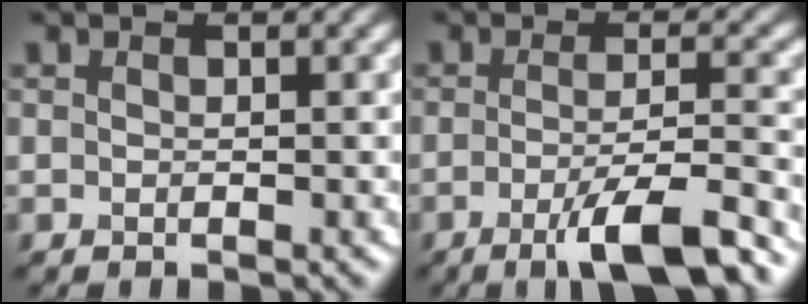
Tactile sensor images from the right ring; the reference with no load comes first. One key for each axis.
{"total": 6.7, "fx": -3.5, "fy": 1.2, "fz": 5.6, "tx": -0.088, "ty": -0.001, "tz": -0.059}